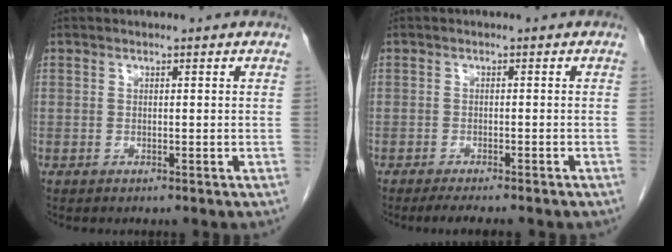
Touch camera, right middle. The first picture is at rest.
{"total": 6.3, "force": [-5.3, 1.0, 3.3], "torque": [-0.036, -0.008, -0.069]}